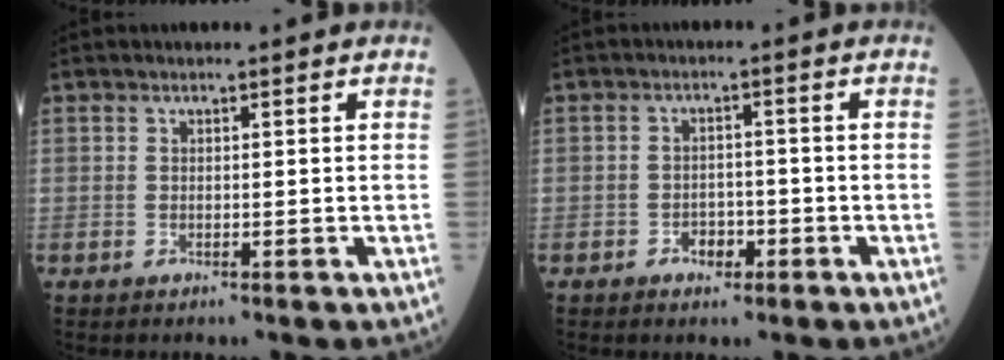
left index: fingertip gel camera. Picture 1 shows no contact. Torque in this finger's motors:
{"motor_torque": [0.12, 0.25, 0.03, 0.03]}